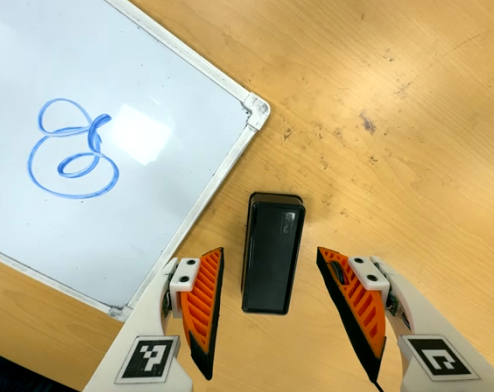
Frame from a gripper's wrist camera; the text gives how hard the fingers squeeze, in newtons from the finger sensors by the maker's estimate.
{"total": 0.0}